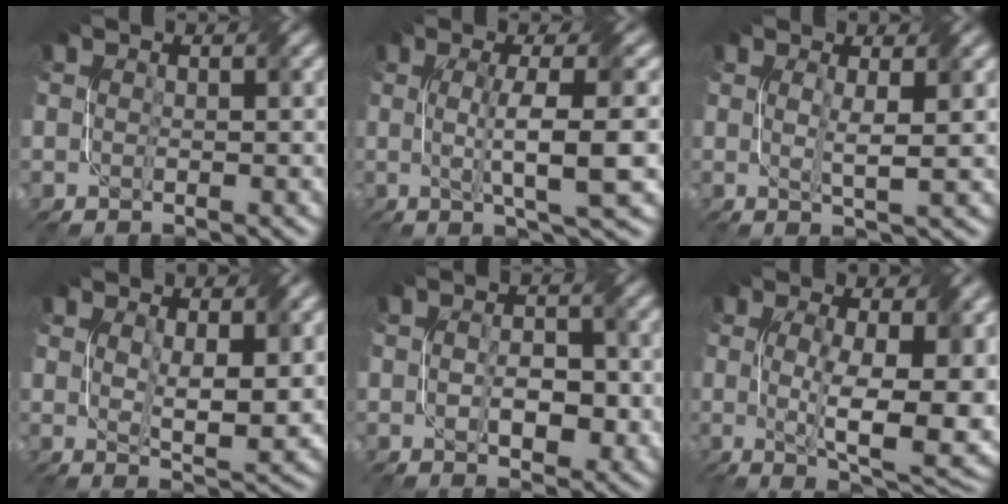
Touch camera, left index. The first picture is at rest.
{"total": 6.6, "force": [-0.2, 0.9, 6.5], "torque": [-0.107, 0.002, 0.000]}
{"total": 2.1, "force": [0.5, 0.2, 2.0], "torque": [-0.038, -0.005, 0.009]}
{"total": 4.2, "force": [1.3, 1.3, 3.8], "torque": [-0.071, -0.009, 0.027]}
{"total": 3.9, "force": [-0.6, 2.2, 3.1], "torque": [-0.052, -0.003, -0.006]}
{"total": 10.1, "force": [-0.2, 3.0, 9.7], "torque": [-0.152, -0.011, 0.002]}